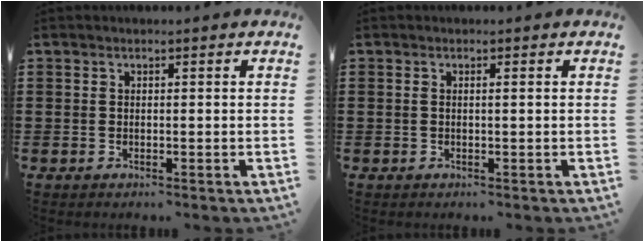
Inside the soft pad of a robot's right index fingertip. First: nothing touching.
{"total": 0.5, "force": [0.0, -0.1, 0.5], "torque": [-0.009, -0.003, 0.002]}